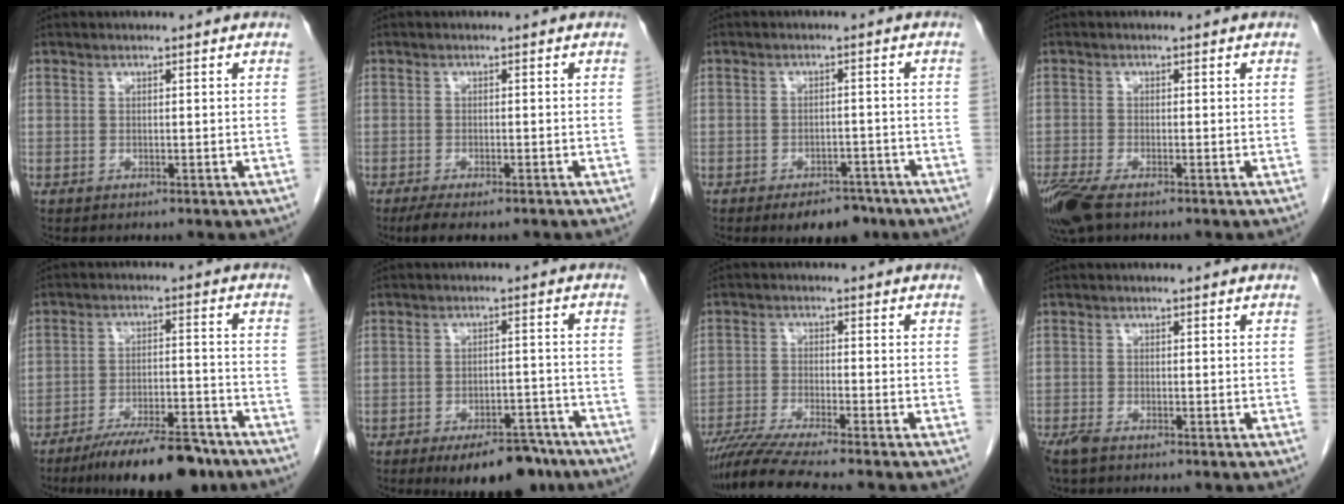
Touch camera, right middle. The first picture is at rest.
{"total": 5.6, "force": [-4.3, 1.6, 3.2], "torque": [-0.047, -0.010, -0.066]}
{"total": 6.2, "force": [-4.5, 2.9, 2.9], "torque": [-0.032, 0.003, -0.062]}
{"total": 6.5, "force": [-4.5, 2.1, 4.3], "torque": [-0.089, -0.018, -0.083]}
{"total": 14.1, "force": [-11.1, 3.1, 8.1], "torque": [-0.113, -0.001, -0.176]}
{"total": 10.4, "force": [-7.7, 4.1, 5.6], "torque": [-0.065, 0.006, -0.113]}
{"total": 9.6, "force": [-8.3, -1.0, 4.7], "torque": [-0.072, -0.026, -0.139]}
{"total": 2.6, "force": [-2.0, 0.8, 1.5], "torque": [-0.035, -0.007, -0.037]}